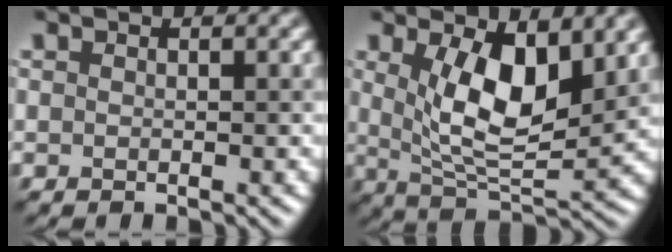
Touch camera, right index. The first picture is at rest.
{"total": 7.6, "force": [2.2, 3.1, 6.5], "torque": [-0.120, -0.014, 0.044]}